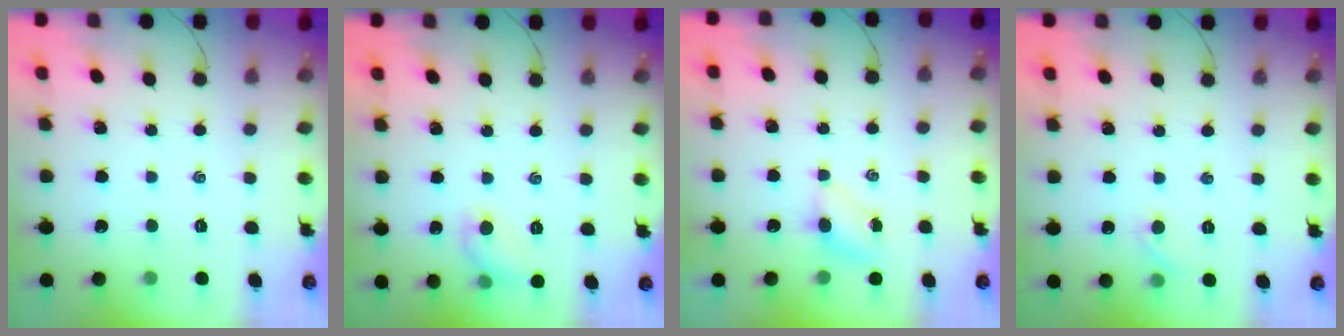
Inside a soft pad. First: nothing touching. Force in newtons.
{"total": 6.2, "press": 6.1, "slide": 1.3}
{"total": 4.2, "press": 4.0, "slide": 1.1}
{"total": 3.8, "press": 3.5, "slide": 1.3}